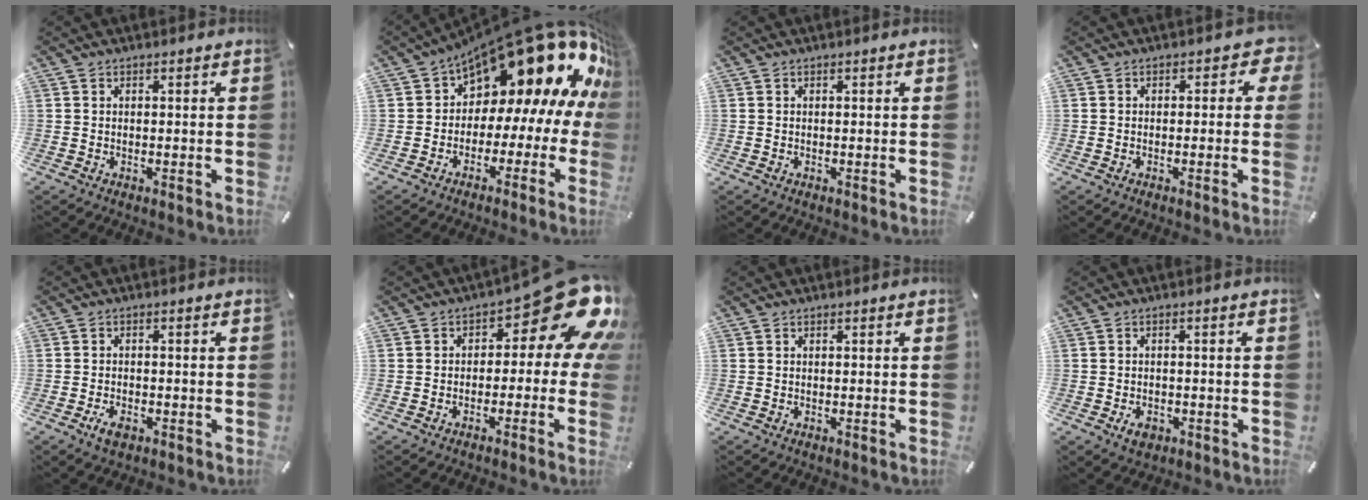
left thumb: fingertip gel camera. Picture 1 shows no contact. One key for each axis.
{"total": 21.9, "fx": 12.4, "fy": 11.1, "fz": 14.2, "tx": -0.200, "ty": -0.102, "tz": 0.217}
{"total": 0.0}
{"total": 3.9, "fx": 0.1, "fy": 2.5, "fz": 3.0, "tx": -0.042, "ty": 0.008, "tz": -0.003}
{"total": 3.1, "fx": -1.7, "fy": 1.8, "fz": 1.9, "tx": -0.045, "ty": 0.003, "tz": -0.033}
{"total": 17.0, "fx": 6.9, "fy": 7.7, "fz": 13.4, "tx": -0.160, "ty": -0.049, "tz": 0.116}
{"total": 0.0}
{"total": 3.2, "fx": -1.5, "fy": 2.2, "fz": 1.7, "tx": -0.037, "ty": 0.006, "tz": -0.029}